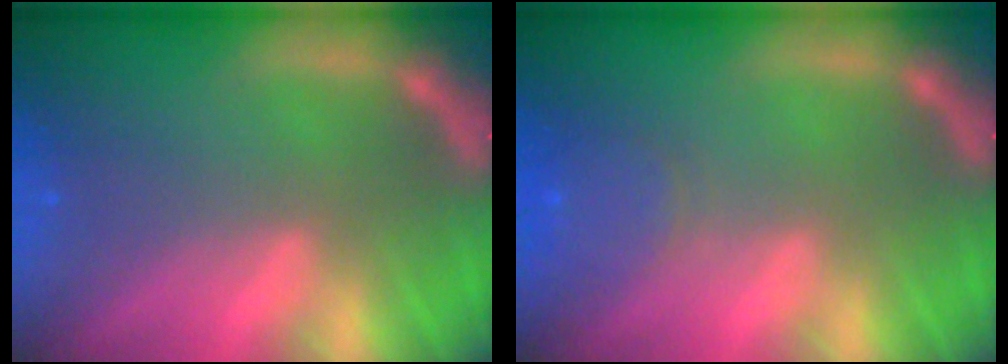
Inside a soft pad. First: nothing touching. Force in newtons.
{"total": 3.0}